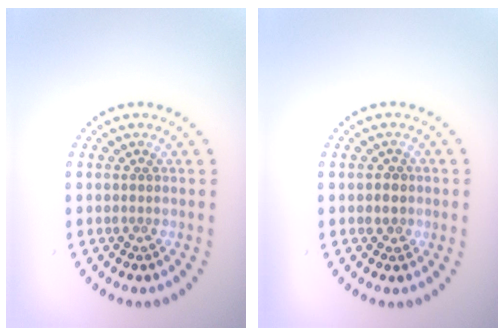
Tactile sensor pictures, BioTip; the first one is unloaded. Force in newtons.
{"total": 1.1, "press": 1.0, "slide": 0.5}